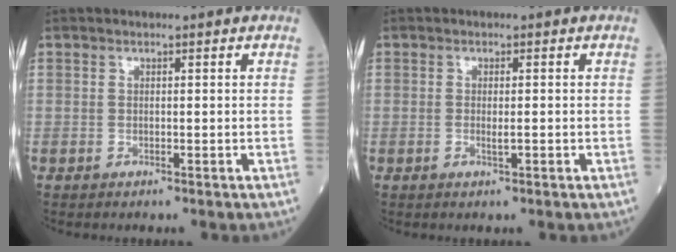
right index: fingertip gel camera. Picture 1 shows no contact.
{"total": 1.3, "force": [-0.4, 0.3, 1.3], "torque": [-0.029, -0.003, -0.005]}